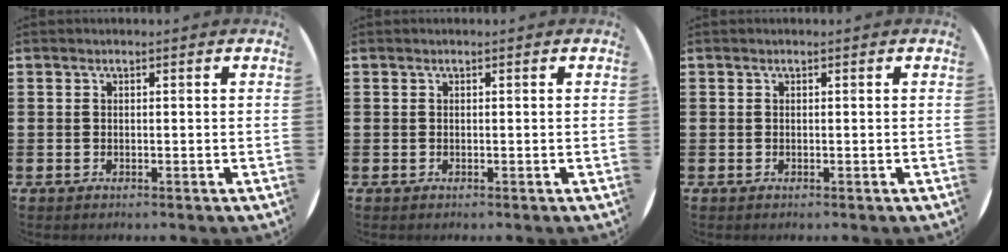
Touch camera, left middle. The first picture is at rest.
{"total": 0.0}
{"total": 0.0}